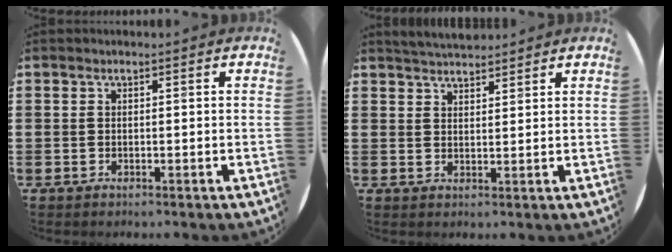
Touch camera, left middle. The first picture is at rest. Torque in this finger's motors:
{"motor_torque": [0.23, -0.20, 0.01, 0.05]}